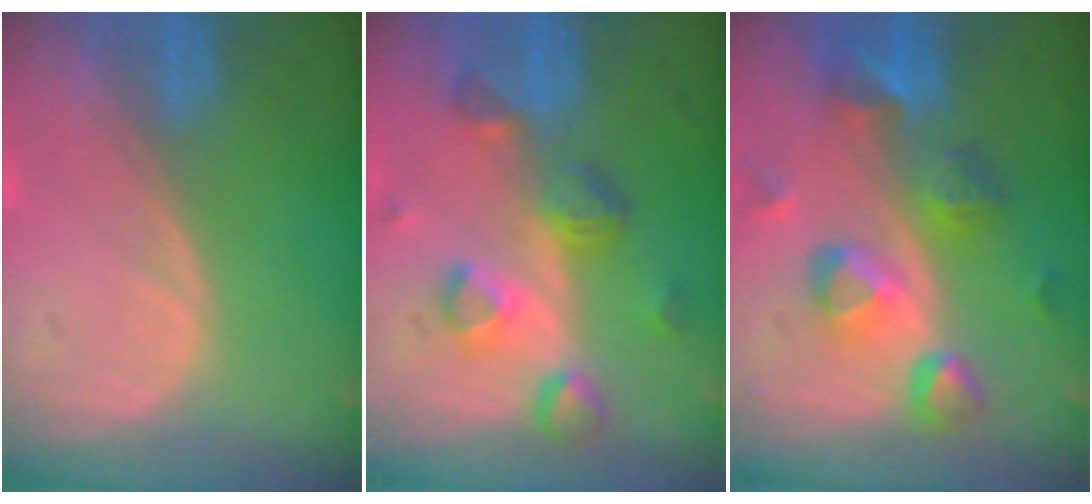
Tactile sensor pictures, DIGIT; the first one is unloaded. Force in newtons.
{"total": 7.8, "press": 6.9, "slide": 3.5}
{"total": 9.4, "press": 8.2, "slide": 4.6}